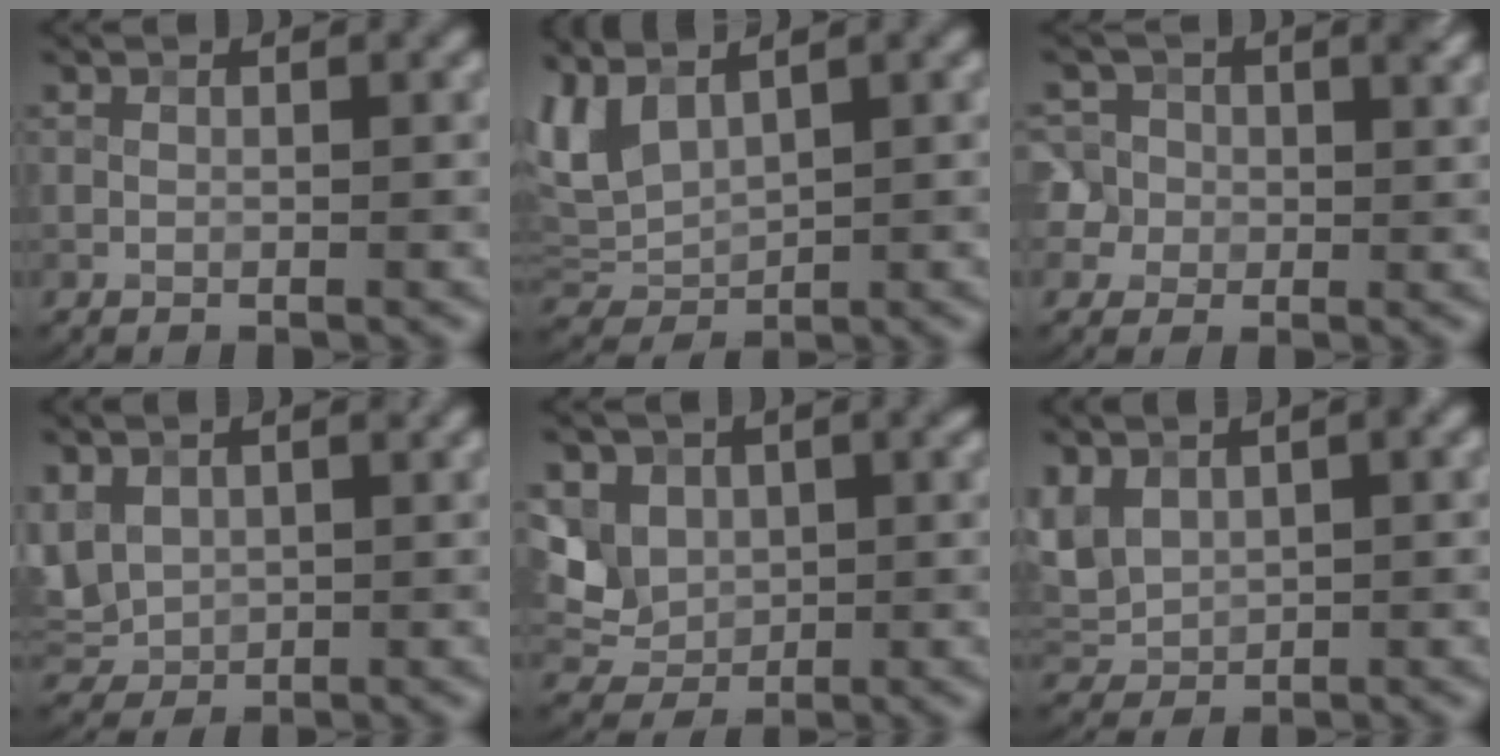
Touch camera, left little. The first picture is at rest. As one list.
[{"total": 3.7, "force": [1.9, 2.1, 2.4], "torque": [-0.061, -0.001, 0.041]}, {"total": 7.0, "force": [2.2, 6.0, 2.9], "torque": [-0.041, 0.030, 0.003]}, {"total": 4.3, "force": [1.7, 3.2, 2.3], "torque": [-0.069, 0.004, 0.040]}, {"total": 5.3, "force": [1.4, 4.4, 2.5], "torque": [-0.057, 0.011, 0.026]}, {"total": 3.7, "force": [1.5, 2.5, 2.3], "torque": [-0.056, 0.004, 0.033]}]